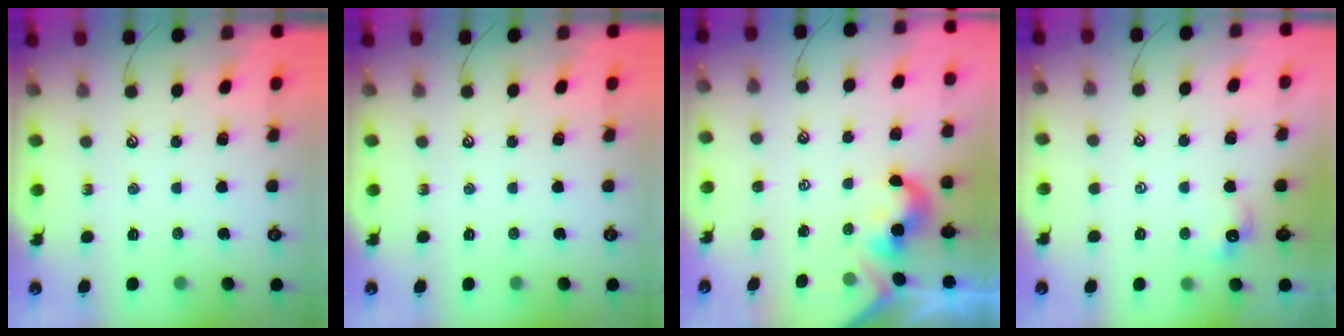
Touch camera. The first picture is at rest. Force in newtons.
{"total": 0.0}
{"total": 2.0, "press": 2.0, "slide": 0.5}
{"total": 2.3, "press": 2.2, "slide": 0.4}